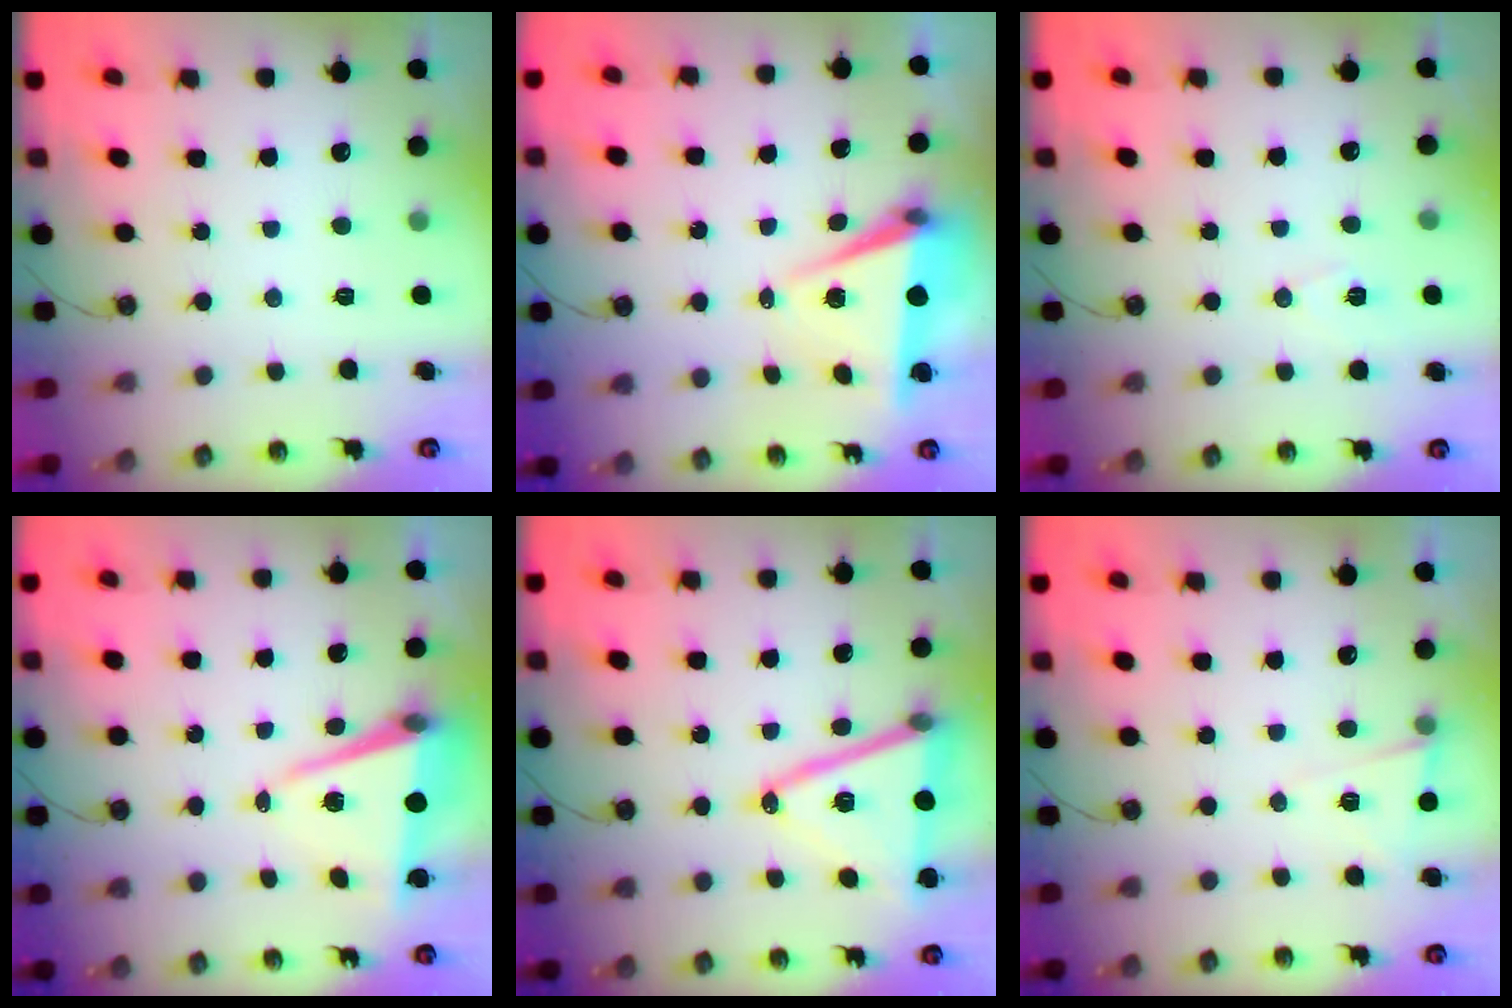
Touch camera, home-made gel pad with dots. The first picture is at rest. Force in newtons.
{"total": 7.6, "press": 6.3, "slide": 4.2}
{"total": 8.3, "press": 7.1, "slide": 4.3}
{"total": 7.4, "press": 6.4, "slide": 3.8}
{"total": 17.4, "press": 16.9, "slide": 3.8}
{"total": 5.4, "press": 5.3, "slide": 1.4}